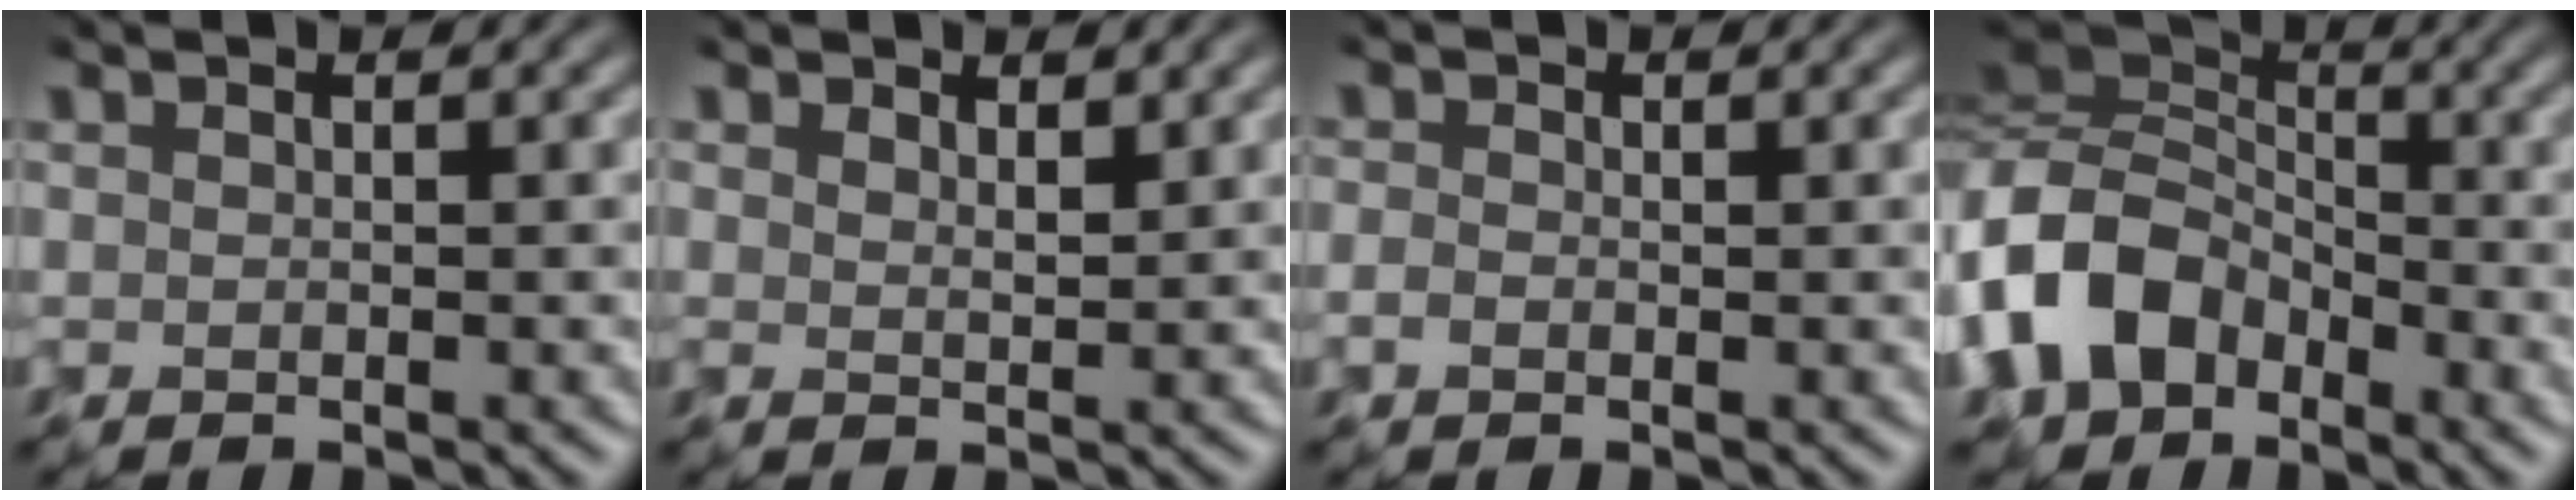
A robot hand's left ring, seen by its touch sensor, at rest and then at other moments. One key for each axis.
{"total": 0.6, "fx": 0.6, "fy": -0.1, "fz": 0.0, "tx": -0.005, "ty": 0.000, "tz": 0.020}
{"total": 1.1, "fx": -1.0, "fy": 0.0, "fz": -0.3, "tx": -0.003, "ty": -0.001, "tz": -0.009}
{"total": 8.1, "fx": -4.5, "fy": 5.6, "fz": 3.7, "tx": -0.091, "ty": 0.004, "tz": -0.096}